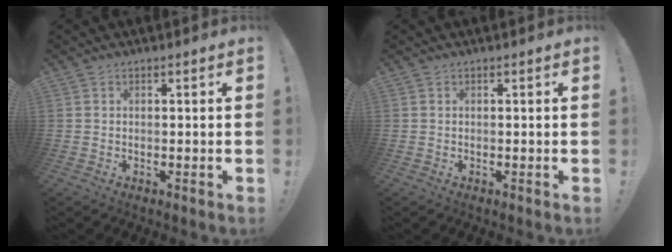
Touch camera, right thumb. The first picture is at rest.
{"total": 0.0}